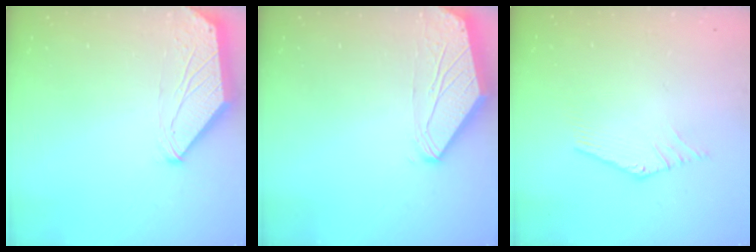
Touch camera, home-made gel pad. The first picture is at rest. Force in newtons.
{"total": 0.0}
{"total": 0.0}